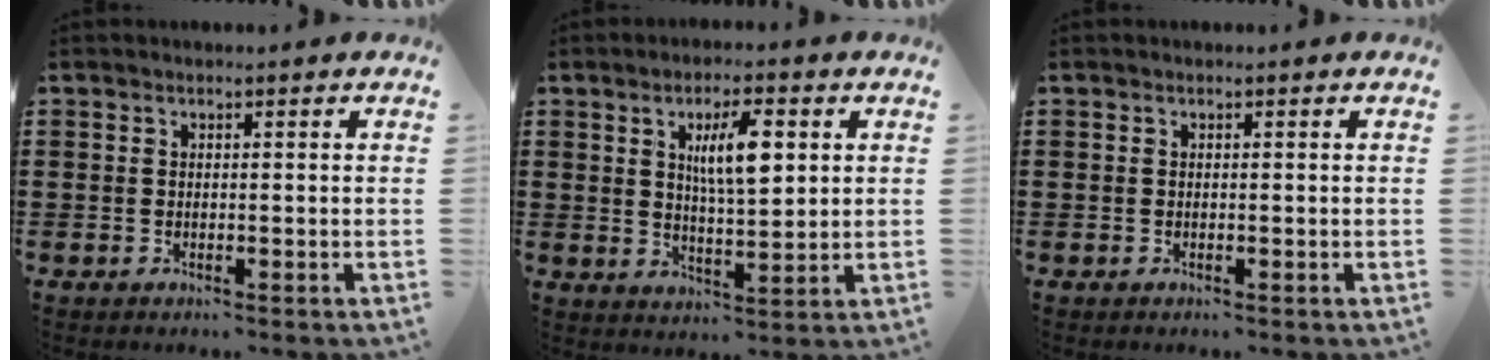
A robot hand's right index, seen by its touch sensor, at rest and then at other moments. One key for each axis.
{"total": 7.3, "fx": 2.3, "fy": 2.2, "fz": 6.6, "tx": -0.126, "ty": 0.005, "tz": 0.036}
{"total": 0.0}